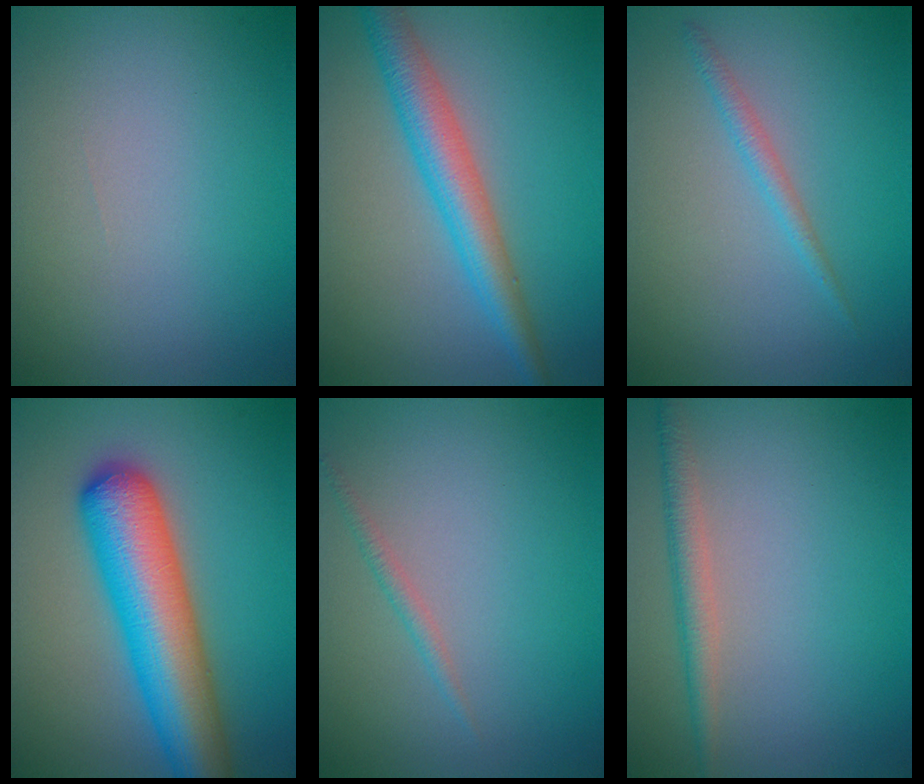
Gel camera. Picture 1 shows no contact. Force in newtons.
{"total": 4.7, "press": 4.7, "slide": 0.0}
{"total": 1.4, "press": 1.4, "slide": 0.0}
{"total": 9.2, "press": 9.2, "slide": 0.3}
{"total": 0.9, "press": 0.9, "slide": 0.1}
{"total": 2.2, "press": 2.2, "slide": 0.0}